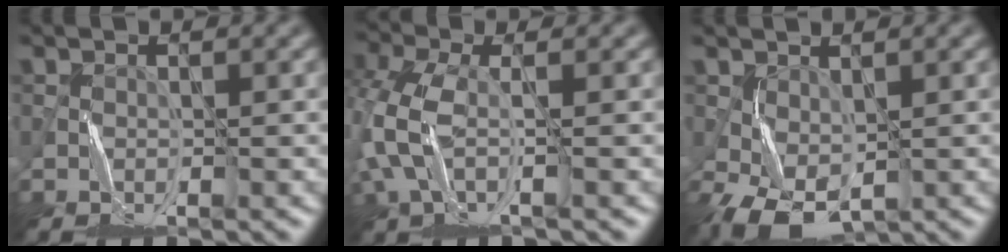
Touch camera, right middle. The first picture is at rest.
{"total": 4.2, "force": [-0.6, 1.8, 3.7], "torque": [-0.106, 0.006, -0.017]}
{"total": 4.3, "force": [-0.5, 2.7, 3.3], "torque": [-0.084, -0.003, -0.007]}